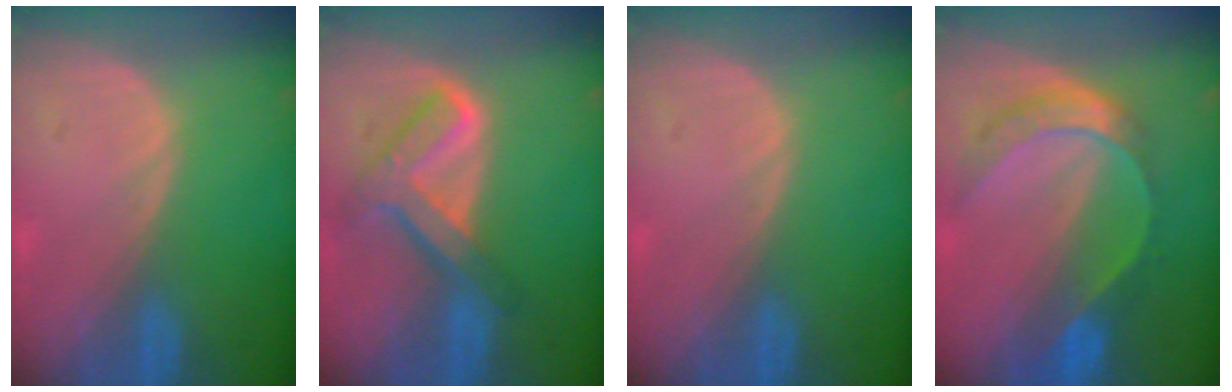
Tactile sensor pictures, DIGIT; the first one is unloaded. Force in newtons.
{"total": 7.8, "press": 6.6, "slide": 4.2}
{"total": 0.0}
{"total": 7.9, "press": 6.5, "slide": 4.4}